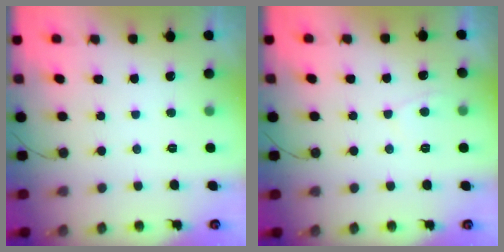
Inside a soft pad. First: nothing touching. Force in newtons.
{"total": 3.2, "press": 3.2, "slide": 0.4}